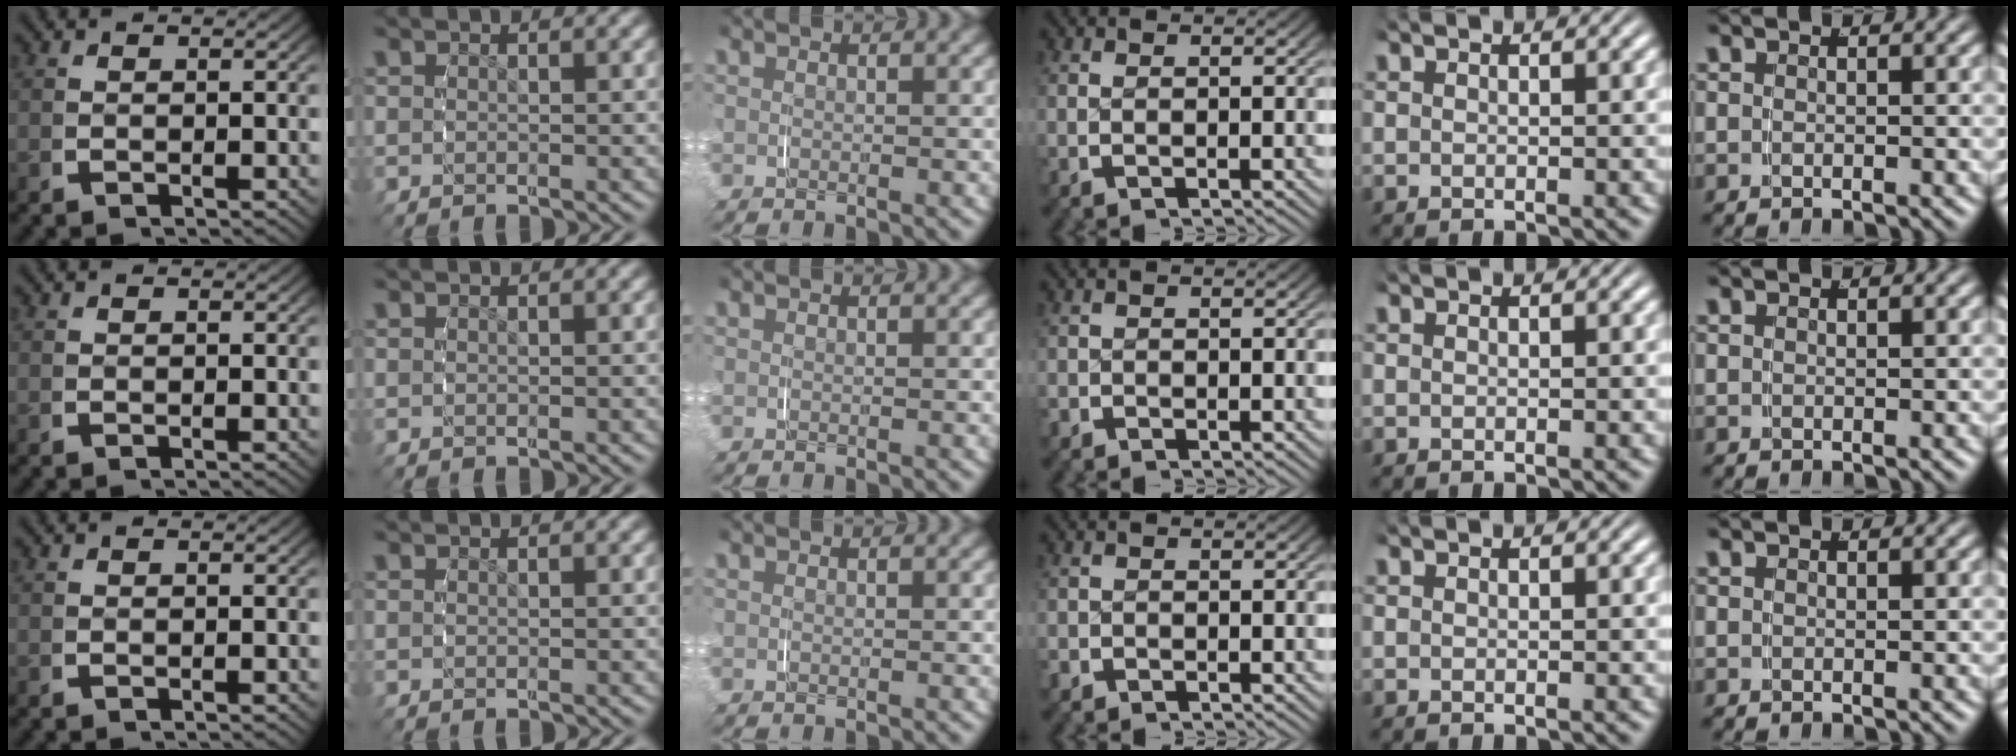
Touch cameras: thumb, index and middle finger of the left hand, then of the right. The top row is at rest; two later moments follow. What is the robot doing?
{"motion": "grasp_and_lifting", "object": "ribbon"}